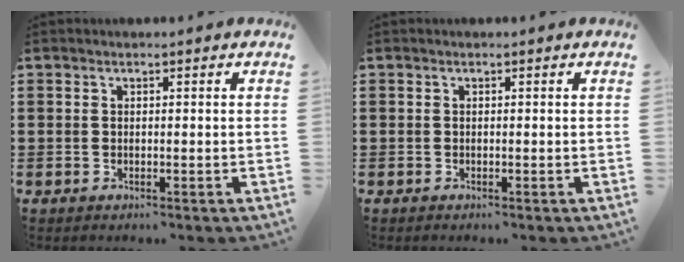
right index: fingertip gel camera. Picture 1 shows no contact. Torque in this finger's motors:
{"motor_torque": [-0.18, 0.48, 0.03, 0.01]}